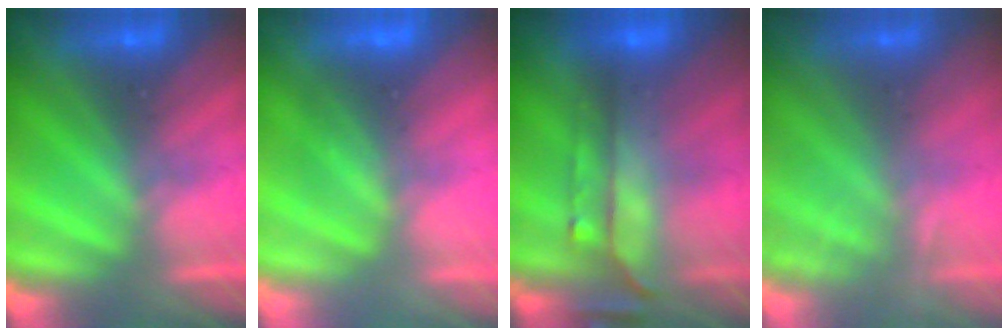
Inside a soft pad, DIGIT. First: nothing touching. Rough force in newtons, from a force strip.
{"total": 2.7}
{"total": 7.5}
{"total": 2.2}